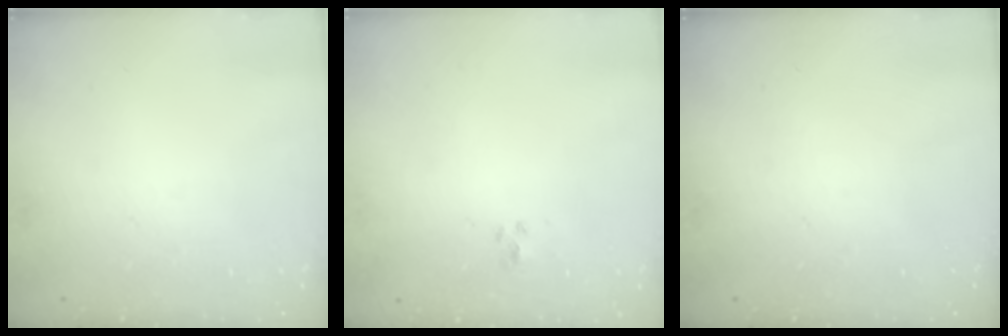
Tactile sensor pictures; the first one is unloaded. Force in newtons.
{"total": 2.0, "press": 1.8, "slide": 1.0}
{"total": 0.0}